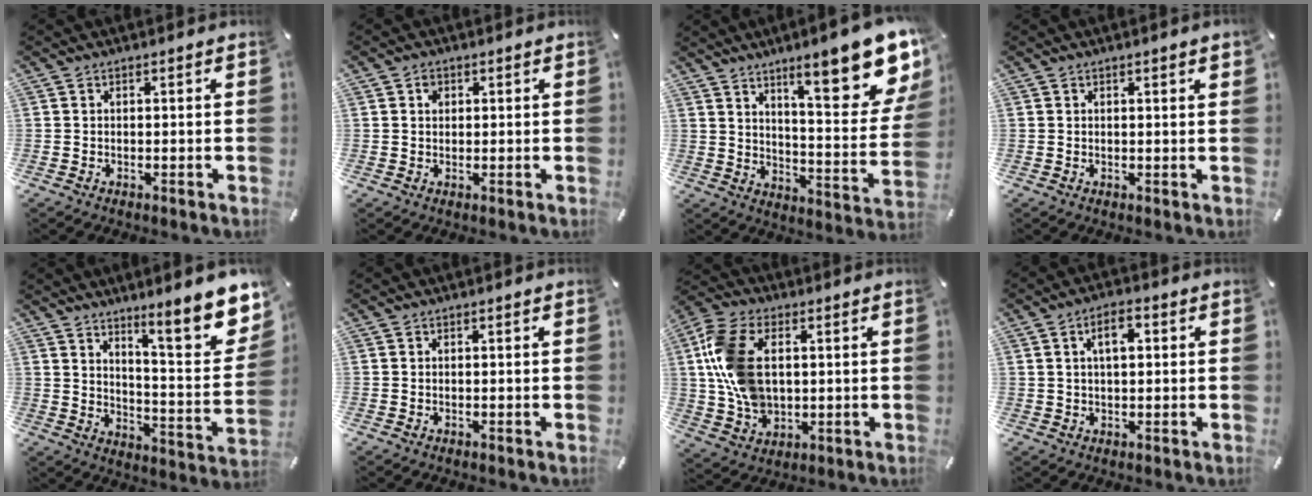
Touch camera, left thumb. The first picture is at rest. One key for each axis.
{"total": 1.8, "fx": 0.4, "fy": 1.6, "fz": 0.6, "tx": 0.001, "ty": 0.000, "tz": 0.003}
{"total": 21.0, "fx": 13.3, "fy": 6.2, "fz": 15.1, "tx": -0.199, "ty": -0.100, "tz": 0.211}
{"total": 1.0, "fx": 0.5, "fy": 0.1, "fz": 0.9, "tx": -0.017, "ty": 0.000, "tz": 0.009}
{"total": 14.8, "fx": 10.9, "fy": 3.6, "fz": 9.3, "tx": -0.121, "ty": -0.099, "tz": 0.177}
{"total": 0.0}
{"total": 14.0, "fx": 1.9, "fy": 9.7, "fz": 9.9, "tx": -0.226, "ty": 0.008, "tz": 0.034}
{"total": 5.2, "fx": 1.4, "fy": 2.8, "fz": 4.2, "tx": -0.071, "ty": 0.004, "tz": 0.018}